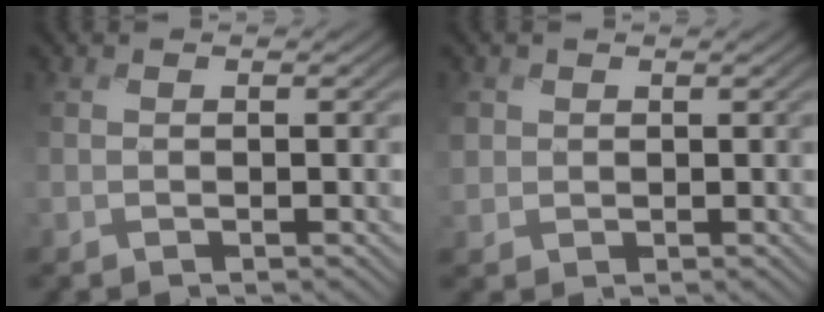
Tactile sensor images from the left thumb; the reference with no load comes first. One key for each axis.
{"total": 2.2, "fx": 0.2, "fy": 2.2, "fz": 0.2, "tx": -0.027, "ty": -0.004, "tz": -0.003}